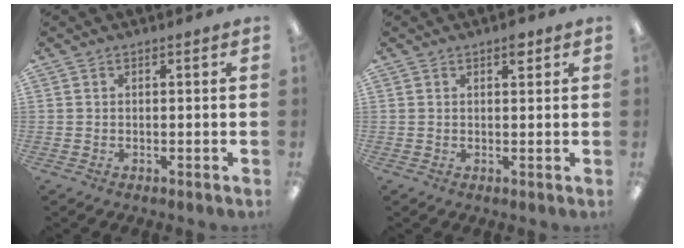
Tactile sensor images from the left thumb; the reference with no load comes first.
{"total": 2.2, "force": [1.4, 0.9, 1.5], "torque": [-0.007, -0.006, 0.018]}